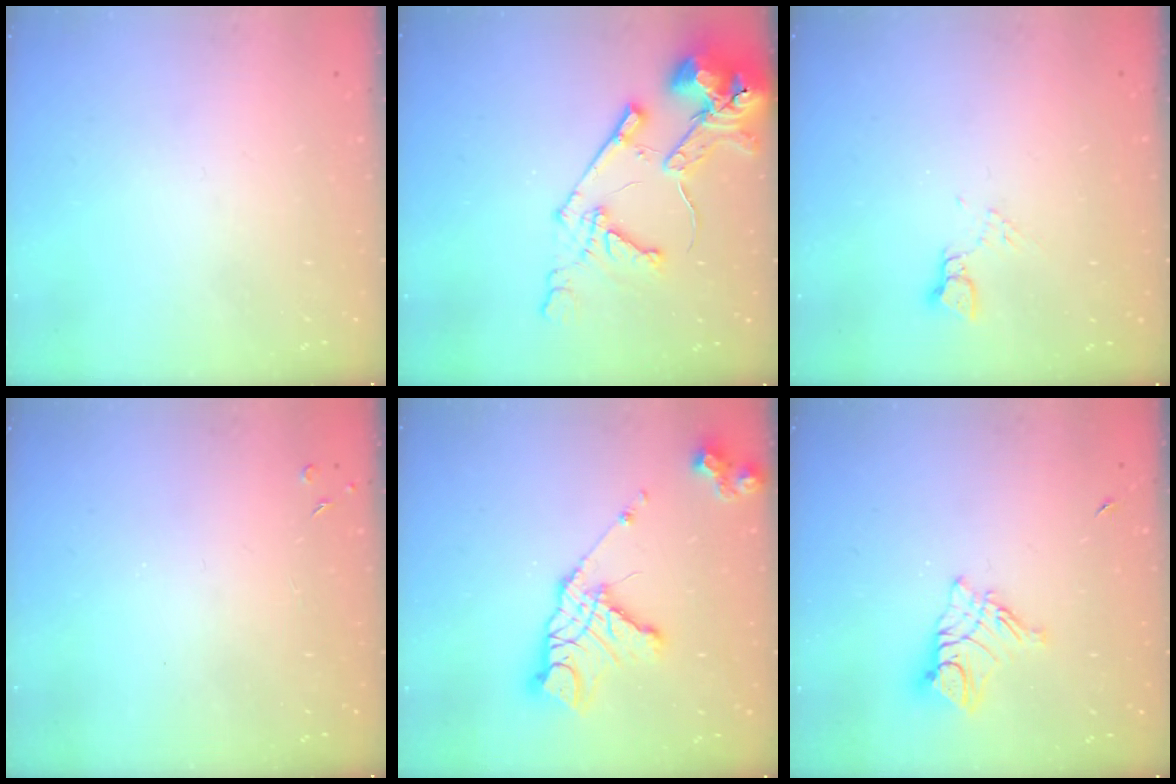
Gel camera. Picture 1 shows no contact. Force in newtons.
{"total": 15.5, "press": 15.3, "slide": 2.0}
{"total": 2.5, "press": 2.5, "slide": 0.3}
{"total": 2.8, "press": 2.7, "slide": 0.5}
{"total": 15.5, "press": 15.4, "slide": 1.5}
{"total": 9.1, "press": 9.0, "slide": 0.8}